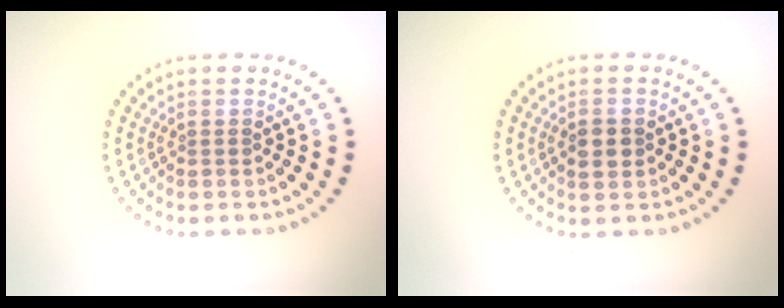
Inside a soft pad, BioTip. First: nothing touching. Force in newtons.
{"total": 2.0, "press": 2.0, "slide": 0.2}